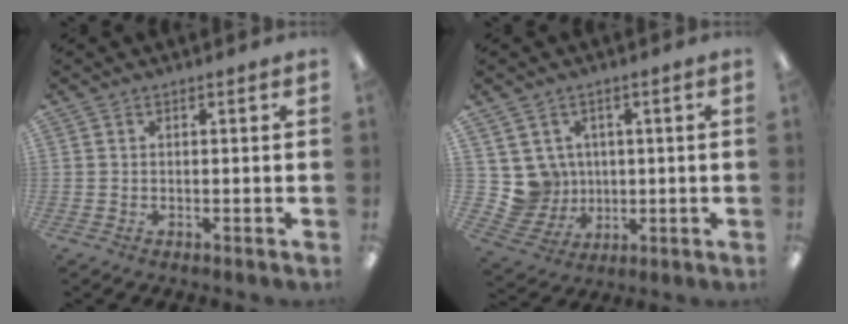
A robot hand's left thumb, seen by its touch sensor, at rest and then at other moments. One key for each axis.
{"total": 7.4, "fx": 2.0, "fy": 7.1, "fz": 0.5, "tx": -0.033, "ty": -0.008, "tz": 0.048}